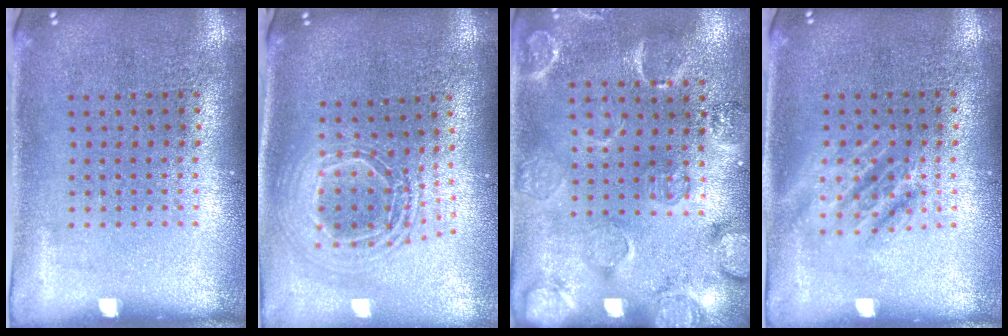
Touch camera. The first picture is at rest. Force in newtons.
{"total": 2.0, "press": 1.7, "slide": 1.2}
{"total": 2.6, "press": 1.9, "slide": 1.8}
{"total": 1.2, "press": 1.2, "slide": 0.2}